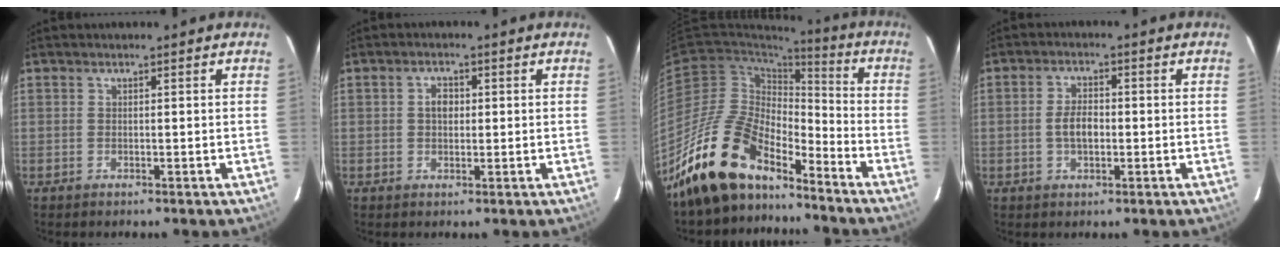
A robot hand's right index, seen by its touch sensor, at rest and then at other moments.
{"total": 2.5, "force": [0.2, 1.9, 1.6], "torque": [-0.026, 0.008, 0.003]}
{"total": 16.9, "force": [-13.8, 6.2, 7.5], "torque": [-0.148, 0.014, -0.255]}
{"total": 4.2, "force": [-0.7, 2.2, 3.5], "torque": [-0.068, 0.006, -0.010]}